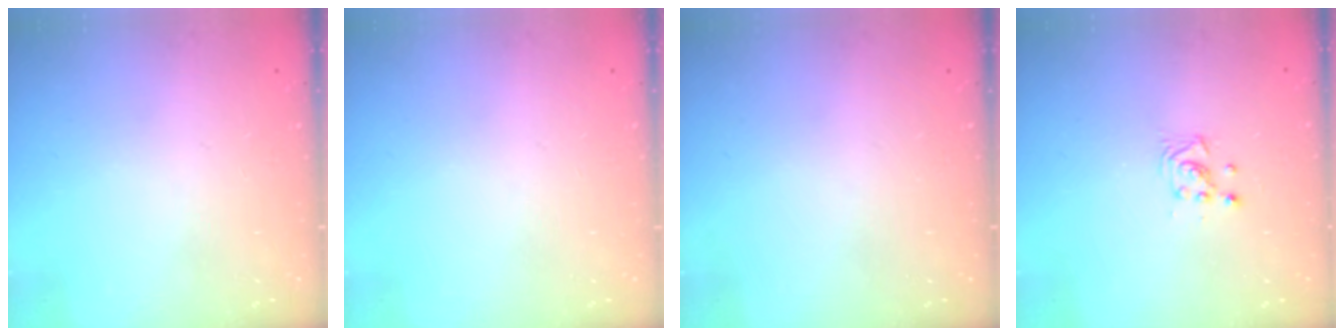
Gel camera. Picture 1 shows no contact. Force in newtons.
{"total": 0.0}
{"total": 0.0}
{"total": 3.0, "press": 2.9, "slide": 0.5}